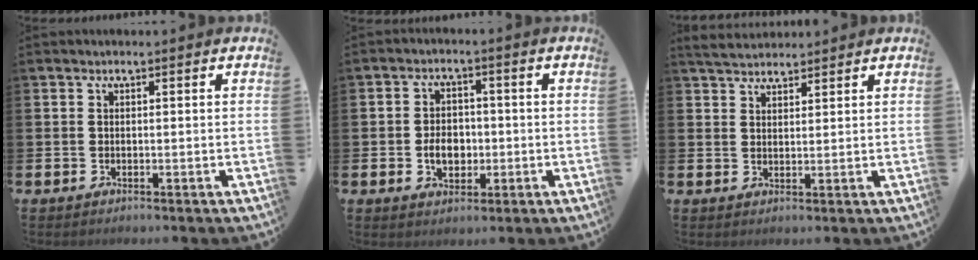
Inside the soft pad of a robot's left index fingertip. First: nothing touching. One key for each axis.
{"total": 4.3, "fx": -0.6, "fy": 3.1, "fz": 2.8, "tx": -0.032, "ty": -0.002, "tz": -0.018}
{"total": 5.8, "fx": 5.4, "fy": 1.6, "fz": 1.3, "tx": -0.043, "ty": -0.015, "tz": 0.101}